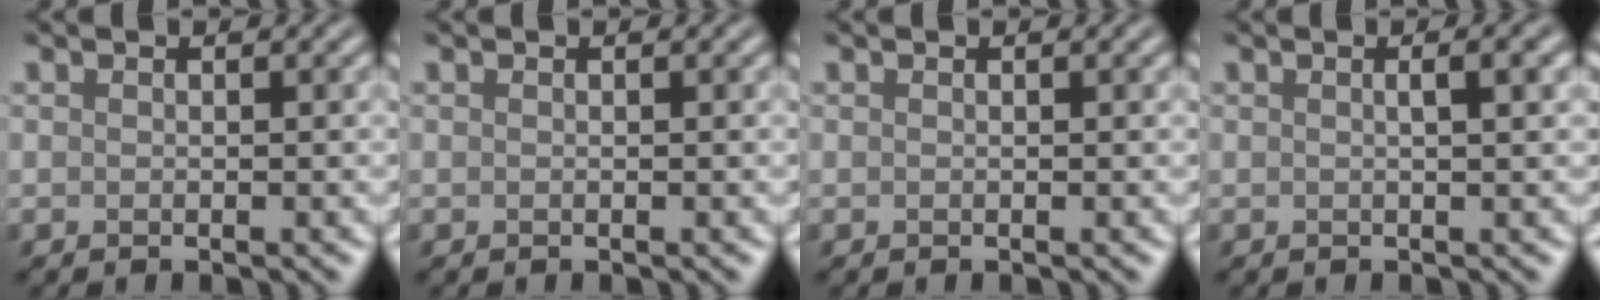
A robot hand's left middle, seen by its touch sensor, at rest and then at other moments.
{"total": 0.0}
{"total": 0.0}
{"total": 2.8, "force": [0.8, 1.0, 2.5], "torque": [-0.018, 0.003, -0.004]}